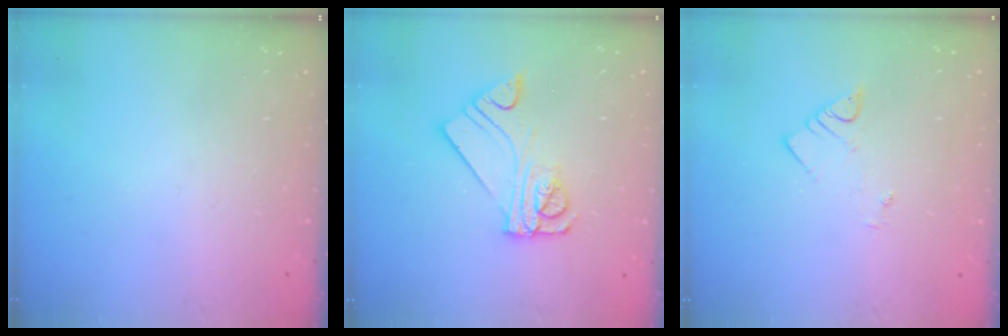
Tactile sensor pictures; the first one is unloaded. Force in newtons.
{"total": 11.1, "press": 11.0, "slide": 1.2}
{"total": 1.9, "press": 1.8, "slide": 0.4}